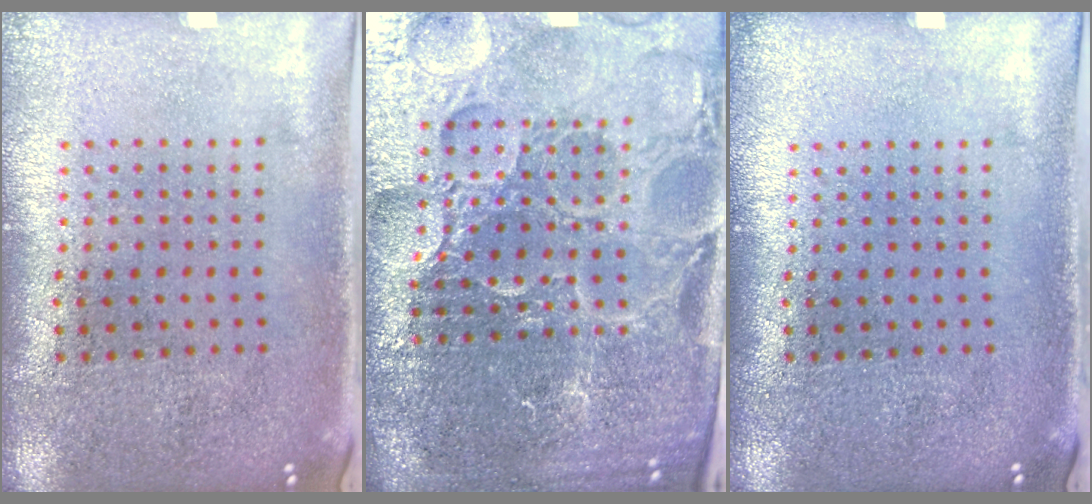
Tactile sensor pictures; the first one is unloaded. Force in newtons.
{"total": 5.8, "press": 5.3, "slide": 2.3}
{"total": 0.0}